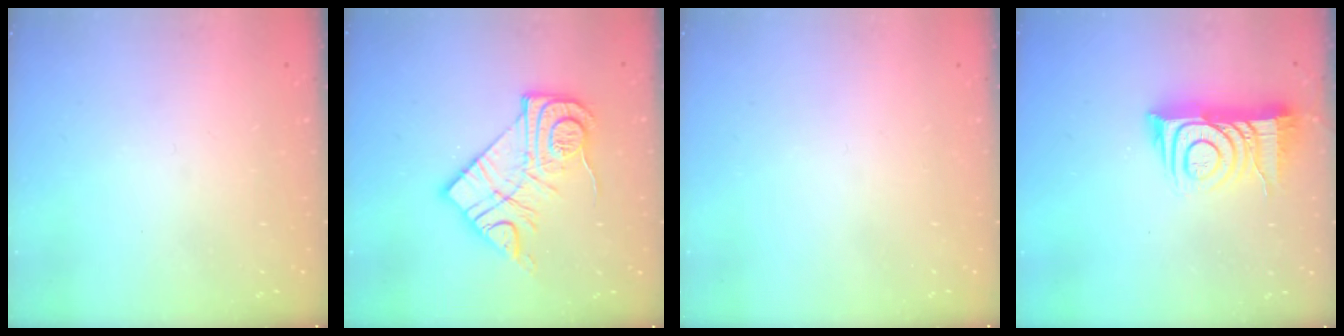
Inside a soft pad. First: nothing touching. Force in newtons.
{"total": 14.3, "press": 14.3, "slide": 1.0}
{"total": 1.7, "press": 1.6, "slide": 0.1}
{"total": 12.2, "press": 12.2, "slide": 1.1}